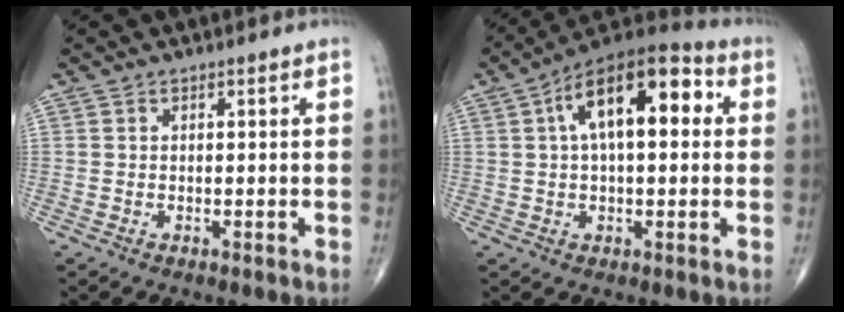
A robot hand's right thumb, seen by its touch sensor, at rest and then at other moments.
{"total": 13.6, "force": [3.2, 6.6, 11.5], "torque": [-0.165, 0.035, 0.040]}